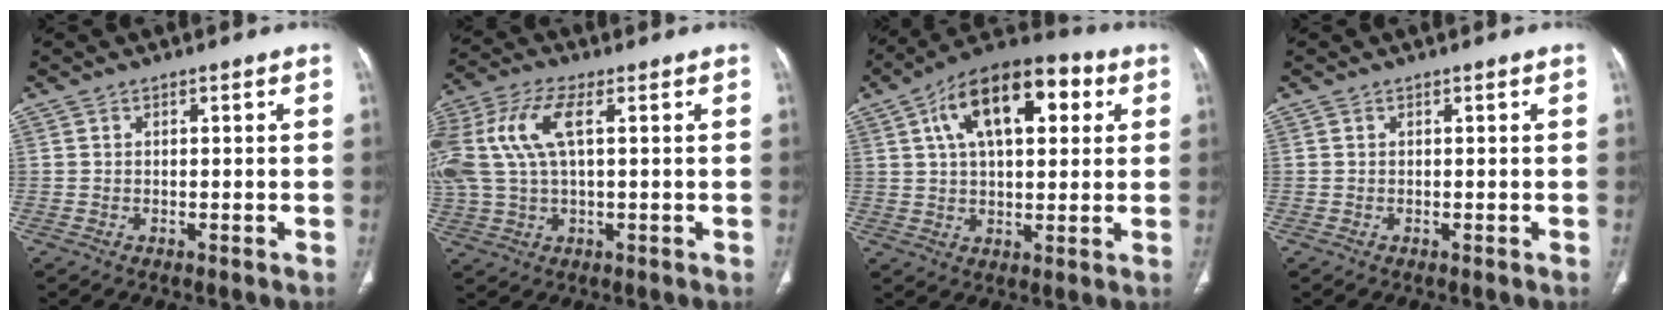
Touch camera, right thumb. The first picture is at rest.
{"total": 14.5, "force": [3.3, 6.7, 12.5], "torque": [-0.307, 0.025, 0.063]}
{"total": 18.1, "force": [5.9, 9.2, 14.4], "torque": [-0.205, 0.018, 0.087]}
{"total": 0.0}